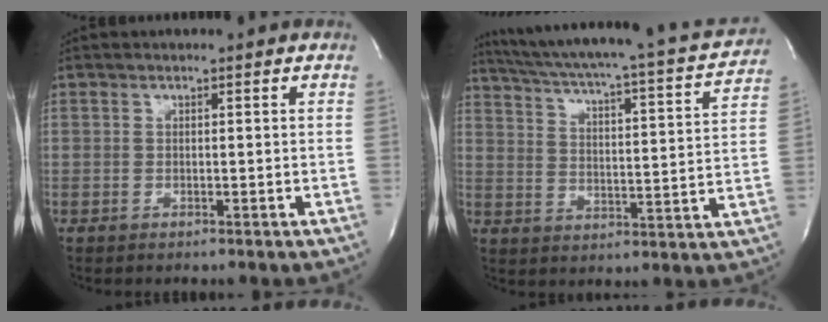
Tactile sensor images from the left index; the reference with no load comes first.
{"total": 22.3, "force": [20.2, 1.8, 9.3], "torque": [-0.151, -0.033, 0.266]}